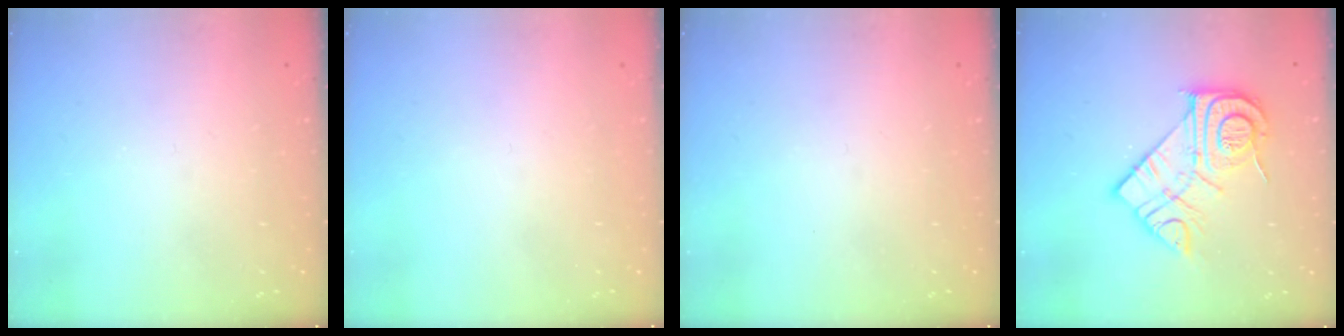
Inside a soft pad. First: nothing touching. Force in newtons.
{"total": 1.8, "press": 1.8, "slide": 0.1}
{"total": 0.0}
{"total": 16.1, "press": 16.0, "slide": 1.1}